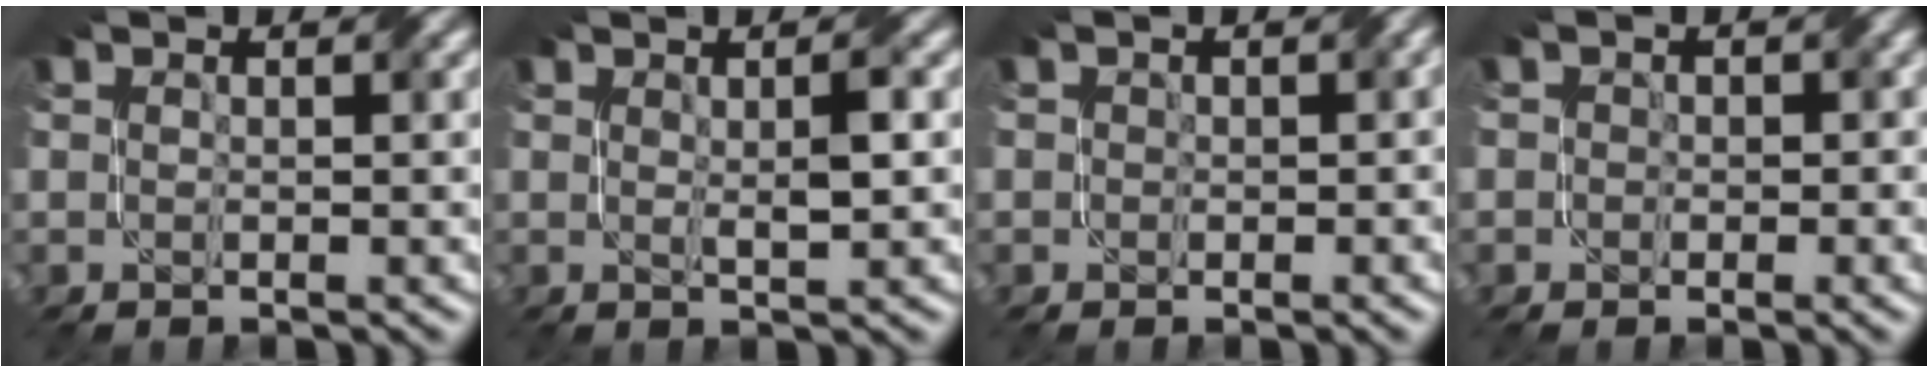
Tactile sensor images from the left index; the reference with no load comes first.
{"total": 2.0, "force": [0.4, 0.2, 1.9], "torque": [-0.030, -0.001, 0.009]}
{"total": 1.1, "force": [0.2, 1.0, 0.4], "torque": [-0.003, -0.001, -0.003]}
{"total": 2.4, "force": [0.4, 2.2, 1.0], "torque": [-0.002, 0.006, -0.014]}